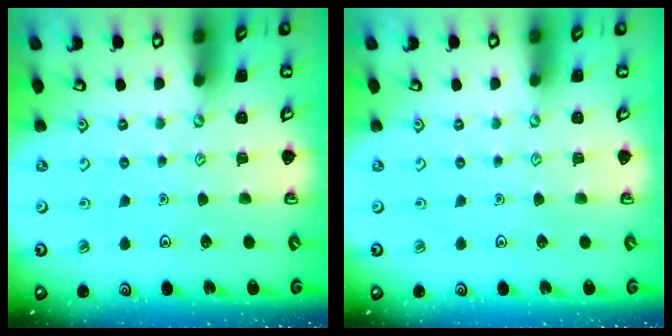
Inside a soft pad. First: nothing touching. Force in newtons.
{"total": 0.0}